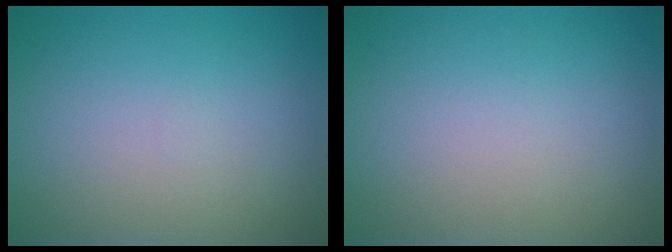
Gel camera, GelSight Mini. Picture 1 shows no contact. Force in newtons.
{"total": 0.0}